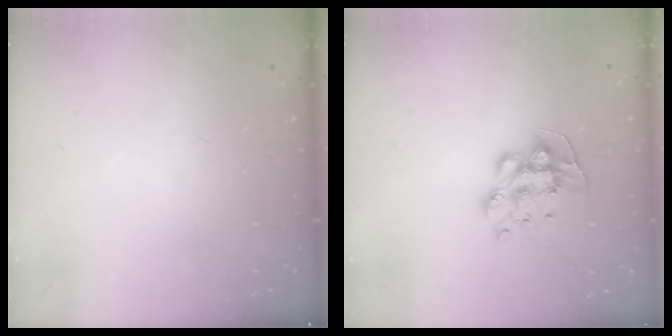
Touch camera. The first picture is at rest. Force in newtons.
{"total": 9.5, "press": 9.5, "slide": 0.4}